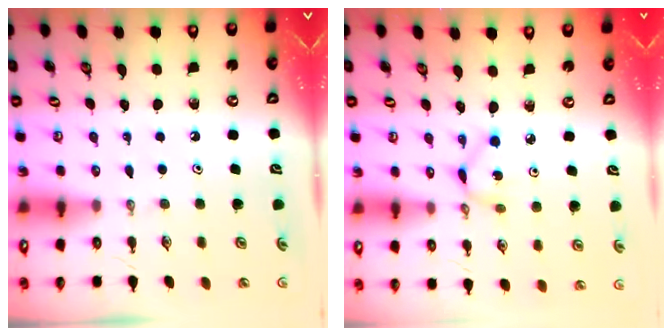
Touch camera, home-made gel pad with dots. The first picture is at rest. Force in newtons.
{"total": 2.8, "press": 2.8, "slide": 0.1}